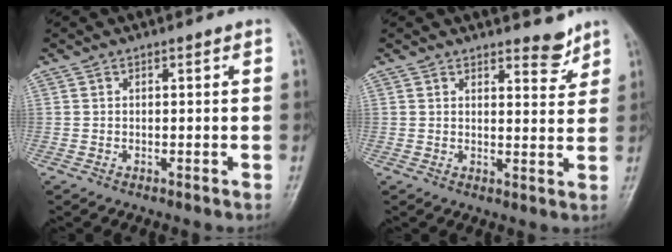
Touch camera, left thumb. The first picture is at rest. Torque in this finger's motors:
{"motor_torque": [-0.22, -0.06, -0.20, -0.13, 0.08]}